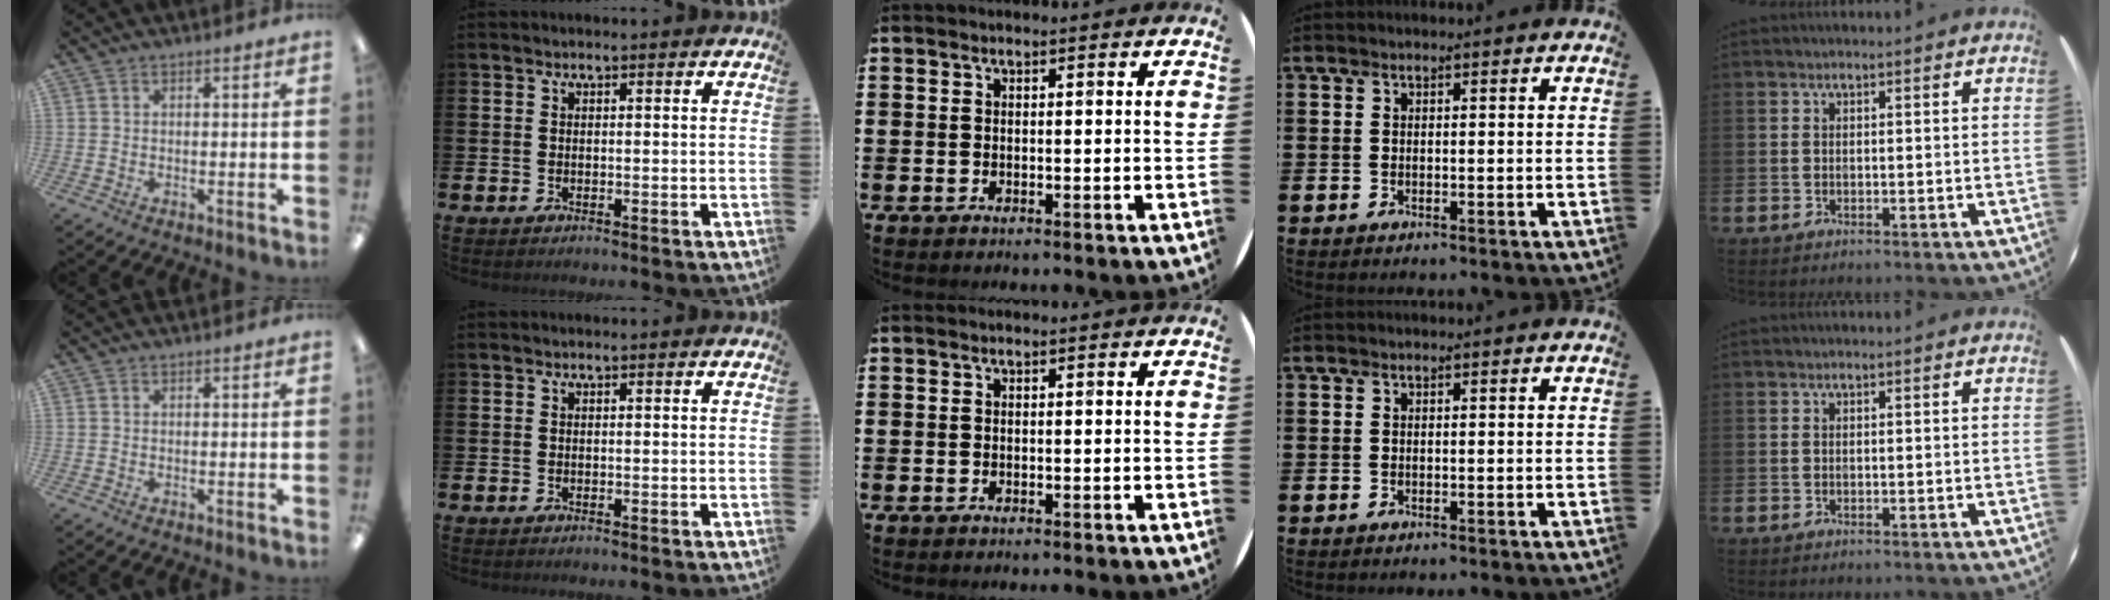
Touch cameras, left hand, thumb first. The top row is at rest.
{}